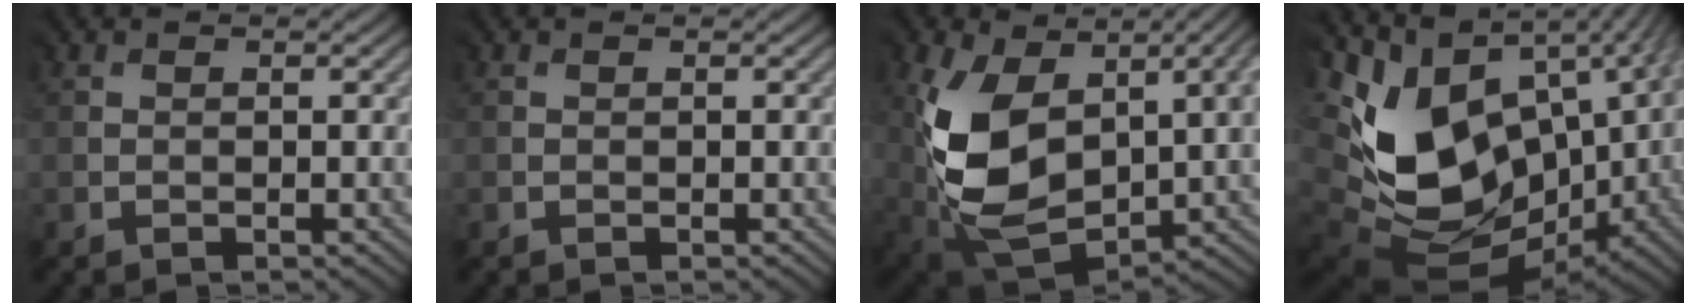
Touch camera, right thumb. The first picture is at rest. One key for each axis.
{"total": 0.0}
{"total": 12.0, "fx": 0.9, "fy": 6.7, "fz": 9.9, "tx": -0.230, "ty": -0.020, "tz": 0.027}
{"total": 14.4, "fx": 0.3, "fy": 10.2, "fz": 10.2, "tx": -0.218, "ty": -0.029, "tz": 0.035}